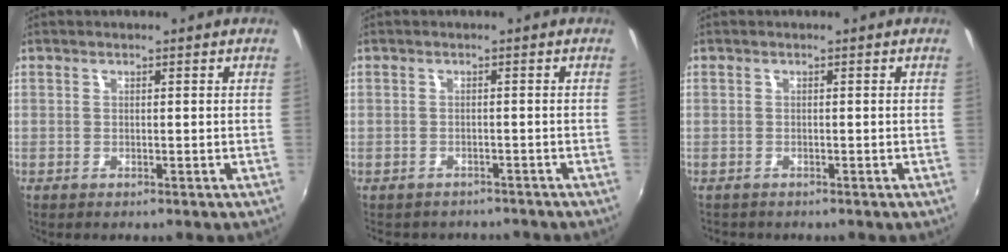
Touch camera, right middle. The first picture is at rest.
{"total": 3.9, "force": [-3.1, 2.3, 0.5], "torque": [-0.013, 0.002, -0.043]}
{"total": 1.4, "force": [-1.1, 0.9, 0.0], "torque": [-0.004, 0.002, -0.017]}